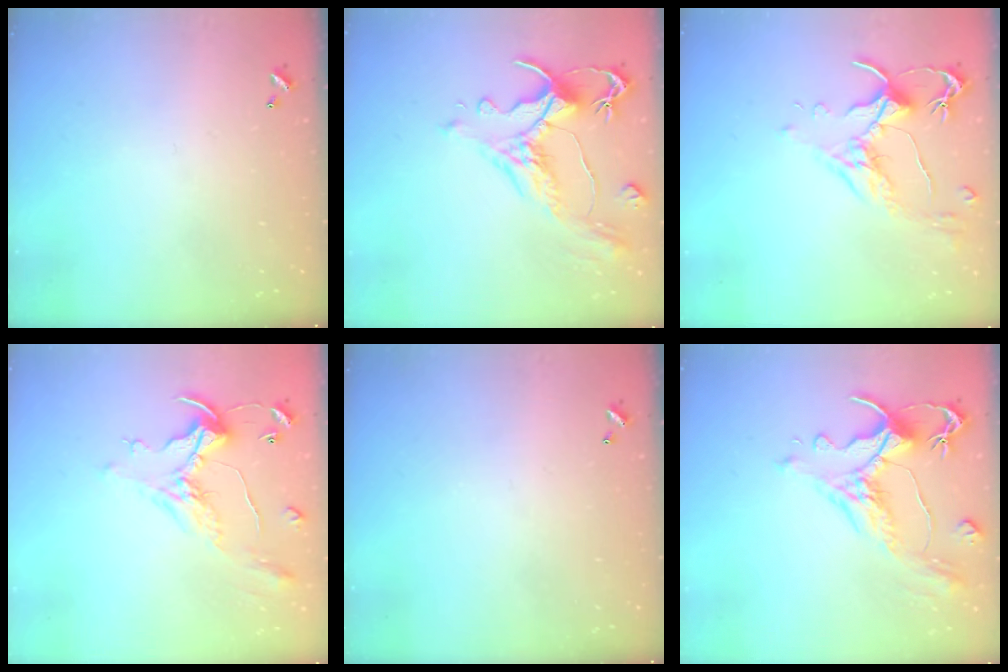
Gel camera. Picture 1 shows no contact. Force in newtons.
{"total": 1.5, "press": 0.2, "slide": 1.5}
{"total": 1.4, "press": 1.3, "slide": 0.6}
{"total": 1.7, "press": 1.3, "slide": 1.2}
{"total": 0.0}
{"total": 1.5, "press": 0.2, "slide": 1.5}